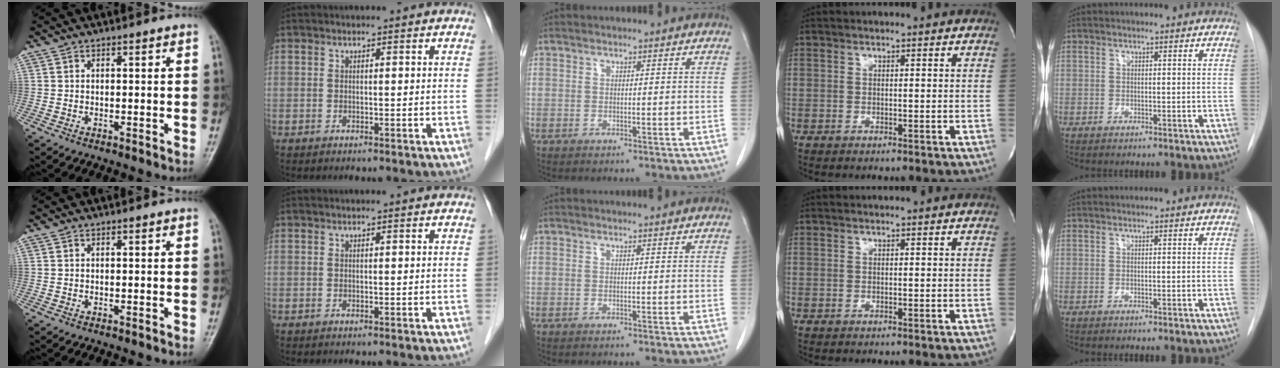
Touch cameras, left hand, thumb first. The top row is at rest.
{}